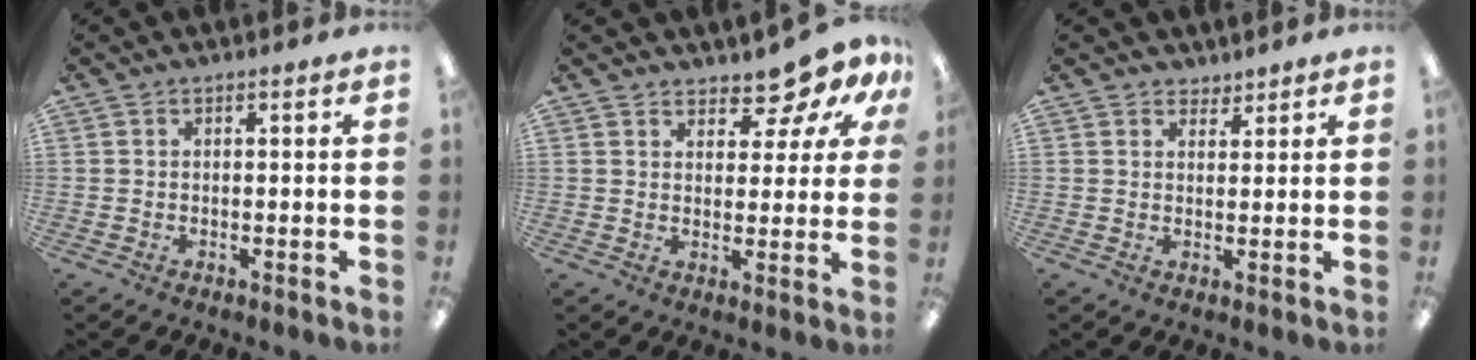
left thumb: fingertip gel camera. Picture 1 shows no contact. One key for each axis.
{"total": 8.9, "fx": 7.1, "fy": 3.8, "fz": 3.8, "tx": -0.052, "ty": -0.052, "tz": 0.125}
{"total": 2.3, "fx": 2.1, "fy": 1.0, "fz": -0.1, "tx": 0.008, "ty": -0.010, "tz": 0.039}